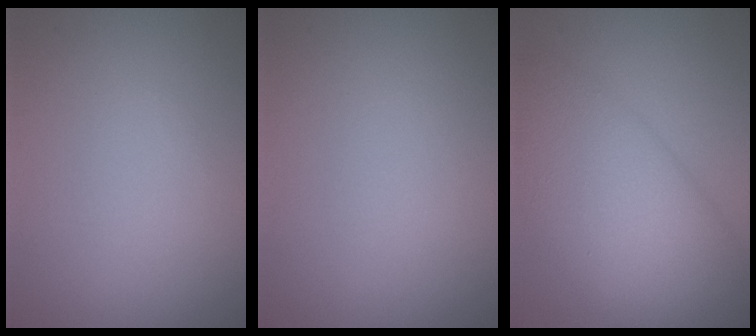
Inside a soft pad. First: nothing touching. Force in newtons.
{"total": 0.0}
{"total": 9.4, "press": 9.4, "slide": 0.2}